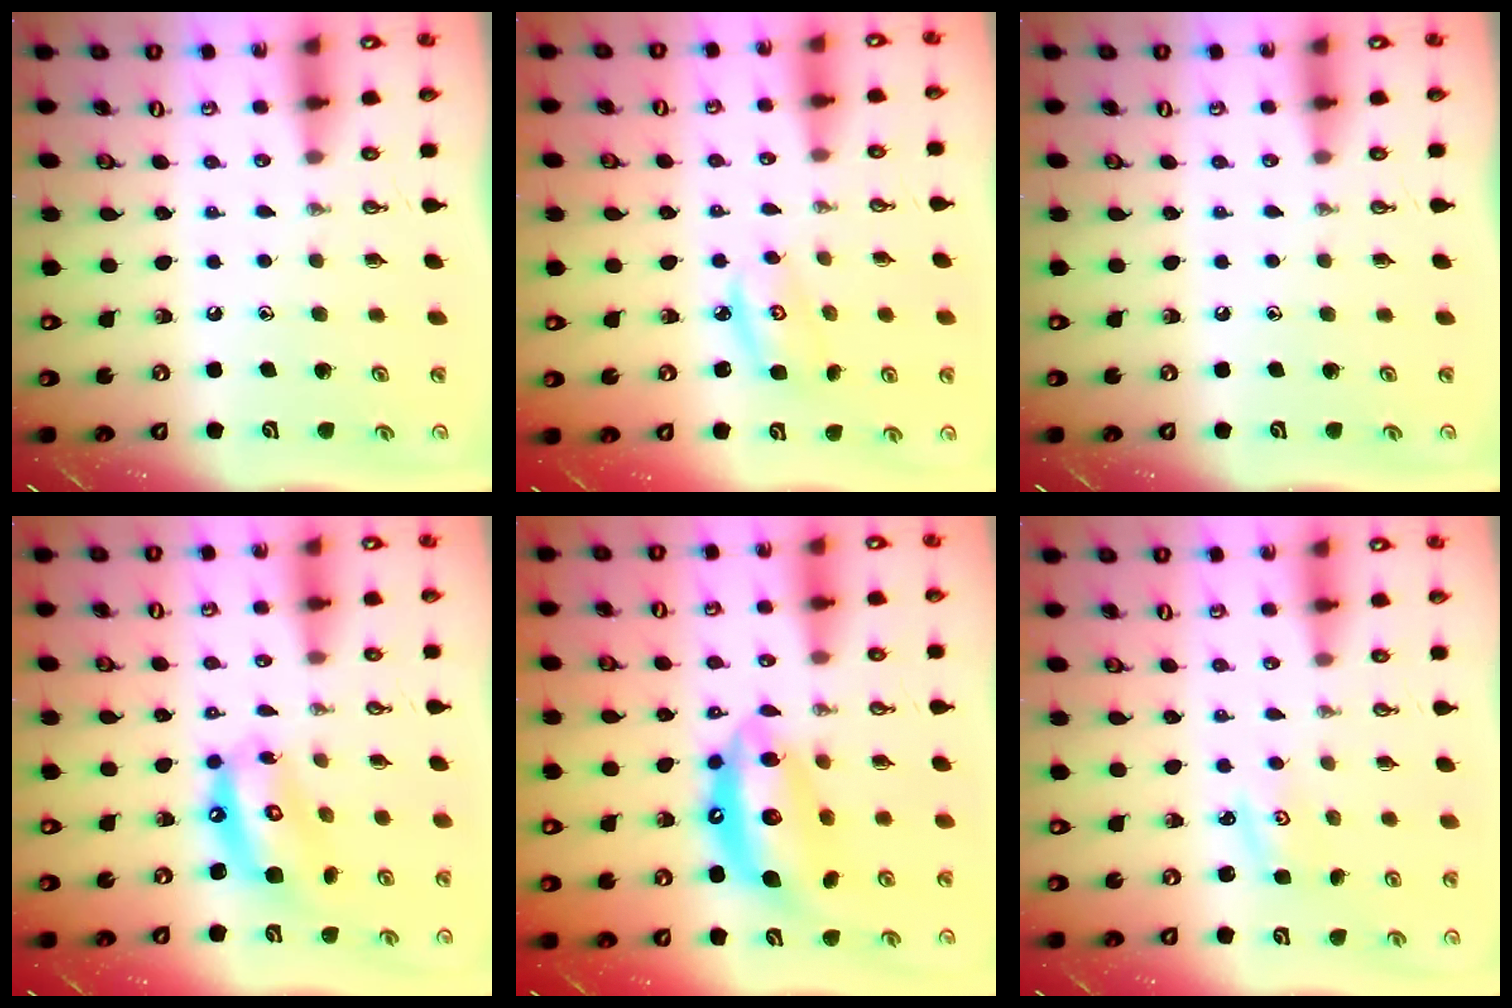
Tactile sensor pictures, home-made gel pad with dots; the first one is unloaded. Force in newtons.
{"total": 4.2, "press": 4.2, "slide": 0.3}
{"total": 0.0}
{"total": 12.5, "press": 12.4, "slide": 1.4}
{"total": 14.5, "press": 14.4, "slide": 1.4}
{"total": 2.6, "press": 2.6, "slide": 0.4}